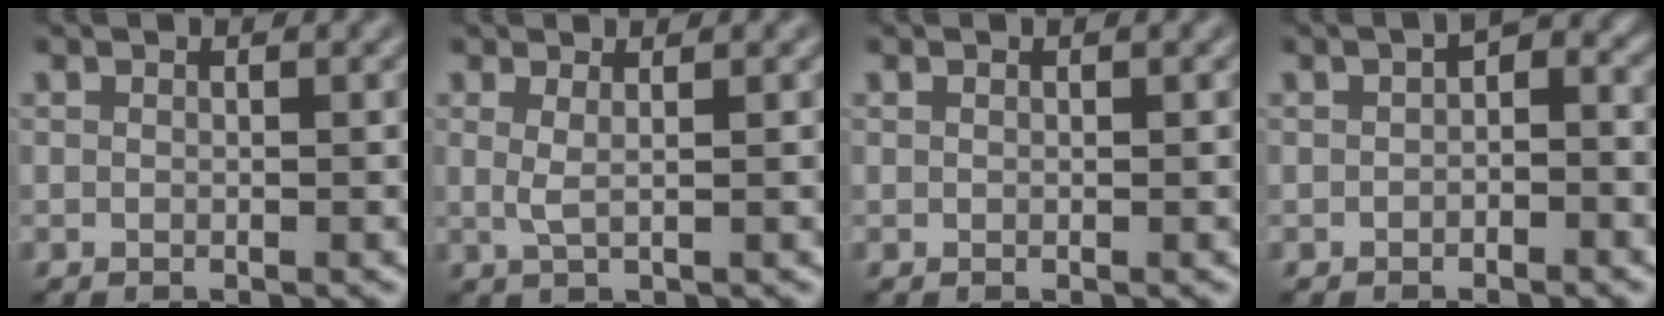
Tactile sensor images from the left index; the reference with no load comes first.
{"total": 1.5, "force": [0.4, 0.4, 1.3], "torque": [-0.025, -0.004, 0.006]}
{"total": 0.0}
{"total": 2.3, "force": [-0.2, 1.3, 1.8], "torque": [-0.024, 0.004, -0.008]}